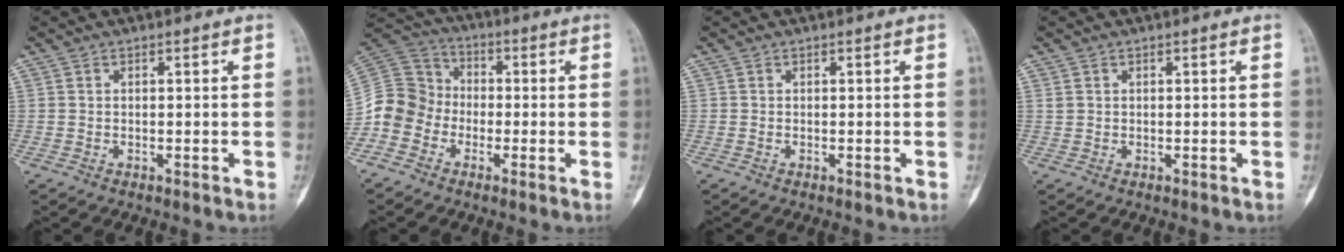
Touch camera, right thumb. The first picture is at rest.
{"total": 10.0, "force": [-4.1, 8.7, 2.9], "torque": [-0.041, 0.052, -0.089]}
{"total": 0.0}
{"total": 0.7, "force": [0.3, 0.6, 0.2], "torque": [0.000, 0.001, 0.006]}